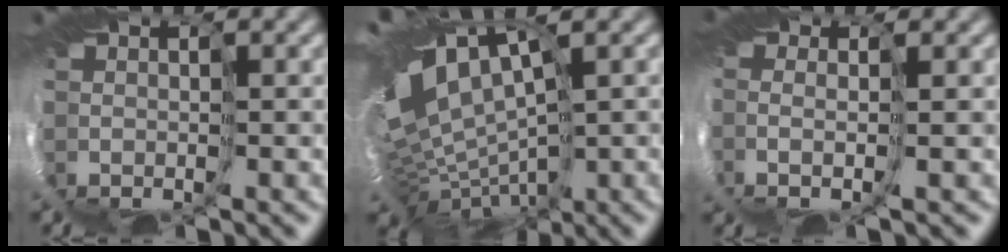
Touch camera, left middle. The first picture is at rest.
{"total": 10.1, "force": [2.0, 5.3, 8.3], "torque": [-0.167, -0.005, 0.075]}
{"total": 1.6, "force": [-0.3, -0.3, 1.6], "torque": [-0.069, -0.013, 0.001]}